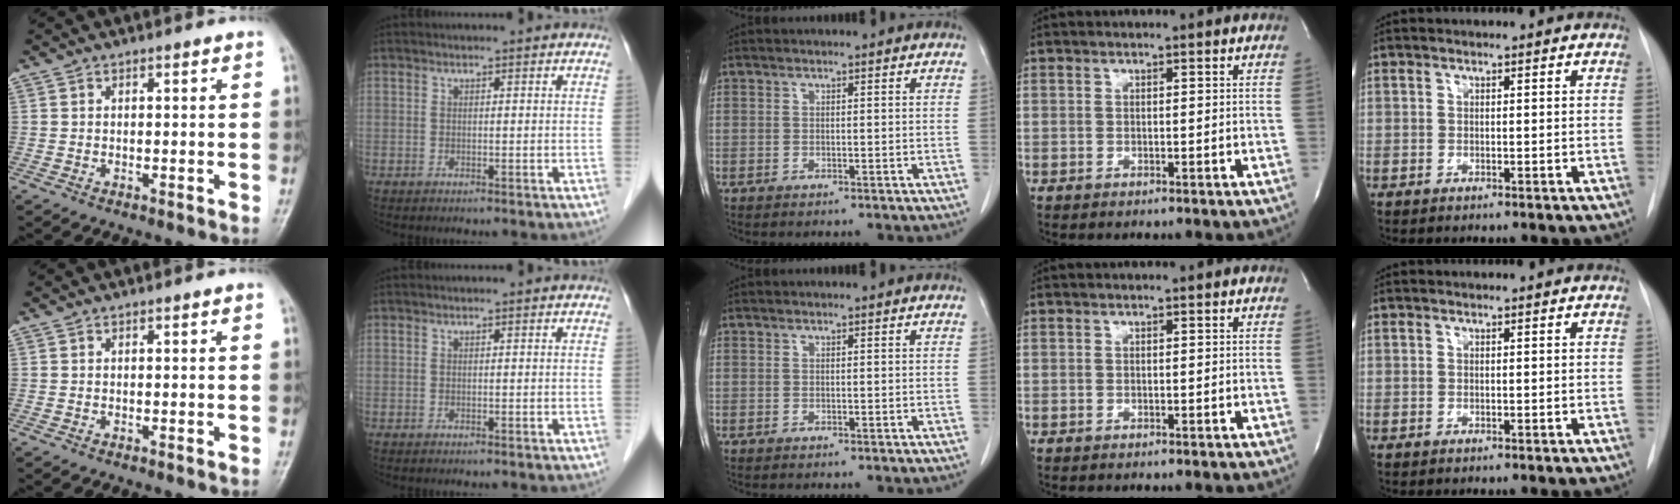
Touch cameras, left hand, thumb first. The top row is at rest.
{}